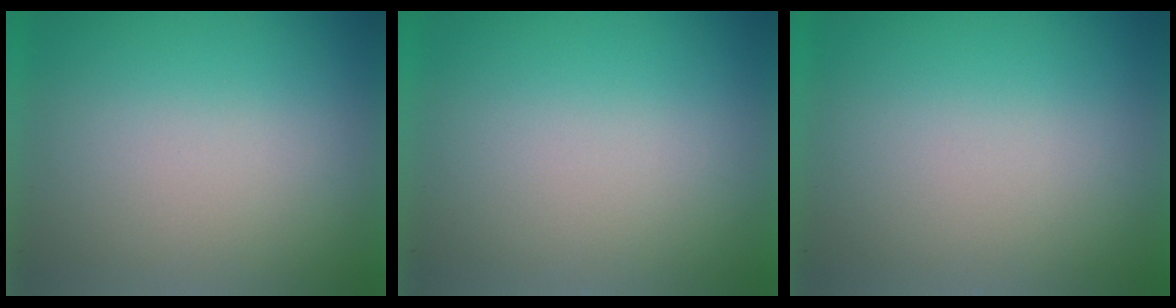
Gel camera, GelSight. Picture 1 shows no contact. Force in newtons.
{"total": 0.0}
{"total": 0.0}